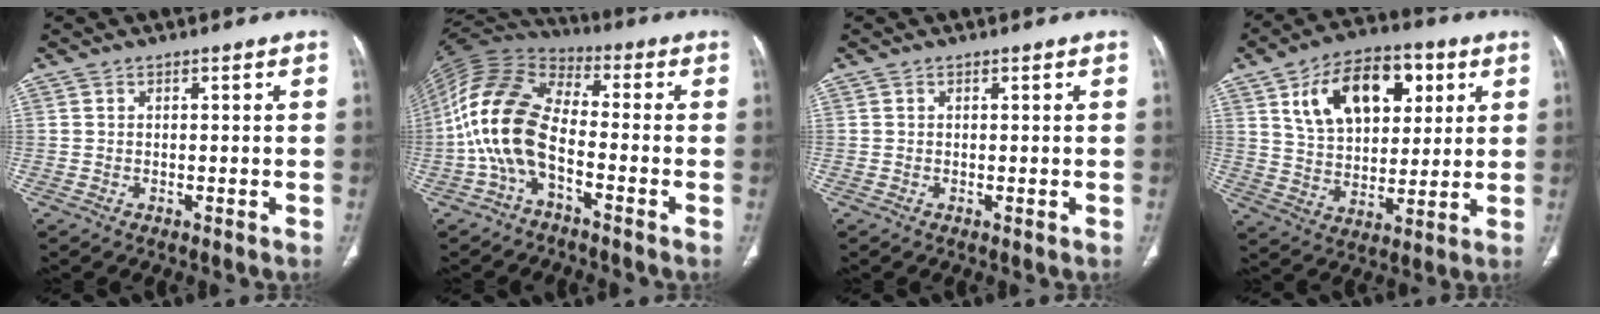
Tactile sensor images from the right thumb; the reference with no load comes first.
{"total": 14.7, "force": [-3.8, 7.4, 12.1], "torque": [-0.255, 0.047, -0.086]}
{"total": 0.0}
{"total": 18.3, "force": [7.0, 11.2, 12.7], "torque": [-0.163, -0.009, 0.121]}